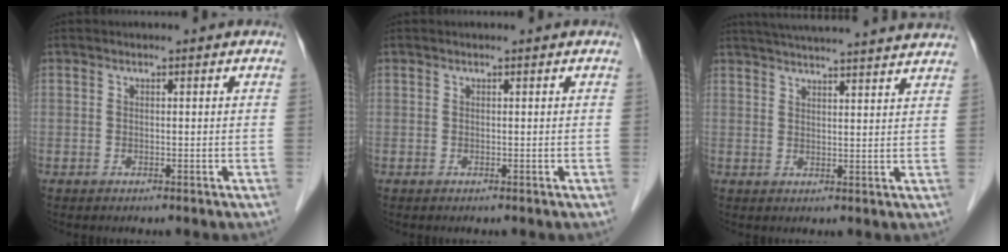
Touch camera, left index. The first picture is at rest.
{"total": 0.0}
{"total": 20.4, "force": [19.0, 0.3, 7.6], "torque": [-0.121, 0.009, 0.246]}